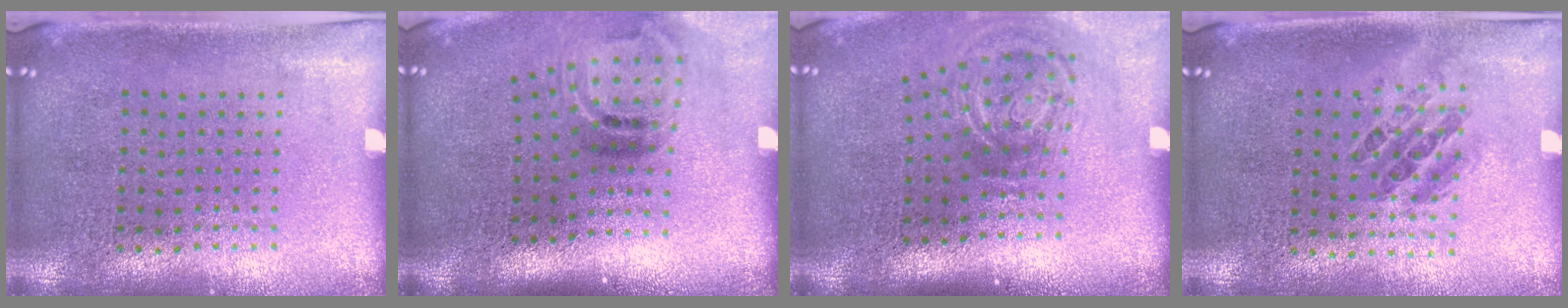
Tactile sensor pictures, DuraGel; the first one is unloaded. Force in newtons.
{"total": 1.9, "press": 1.2, "slide": 1.5}
{"total": 2.1, "press": 1.2, "slide": 1.7}
{"total": 0.9, "press": 0.8, "slide": 0.3}